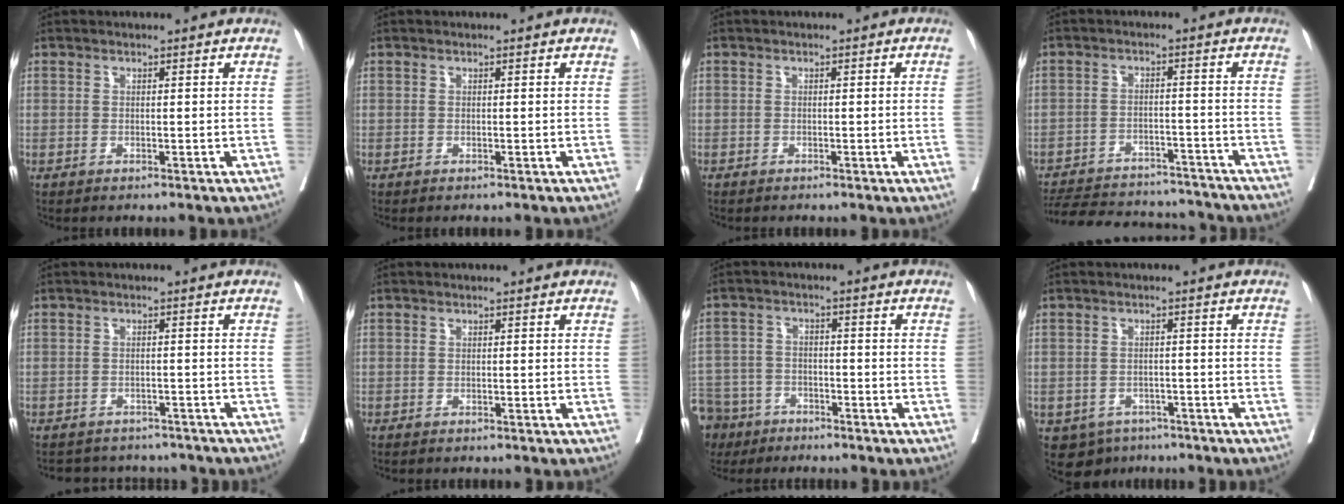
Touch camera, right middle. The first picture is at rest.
{"total": 0.0}
{"total": 1.0, "force": [0.0, -0.3, 0.9], "torque": [-0.015, 0.001, 0.001]}
{"total": 18.9, "force": [-17.5, 4.7, 5.6], "torque": [-0.135, -0.004, -0.243]}
{"total": 11.2, "force": [-10.2, 3.9, 2.5], "torque": [-0.047, 0.010, -0.114]}
{"total": 1.1, "force": [-1.0, 0.0, 0.5], "torque": [-0.003, 0.000, -0.015]}
{"total": 12.5, "force": [-9.3, 7.8, 3.1], "torque": [-0.115, -0.002, -0.160]}
{"total": 5.4, "force": [-3.7, 3.9, 1.0], "torque": [-0.013, 0.005, -0.050]}